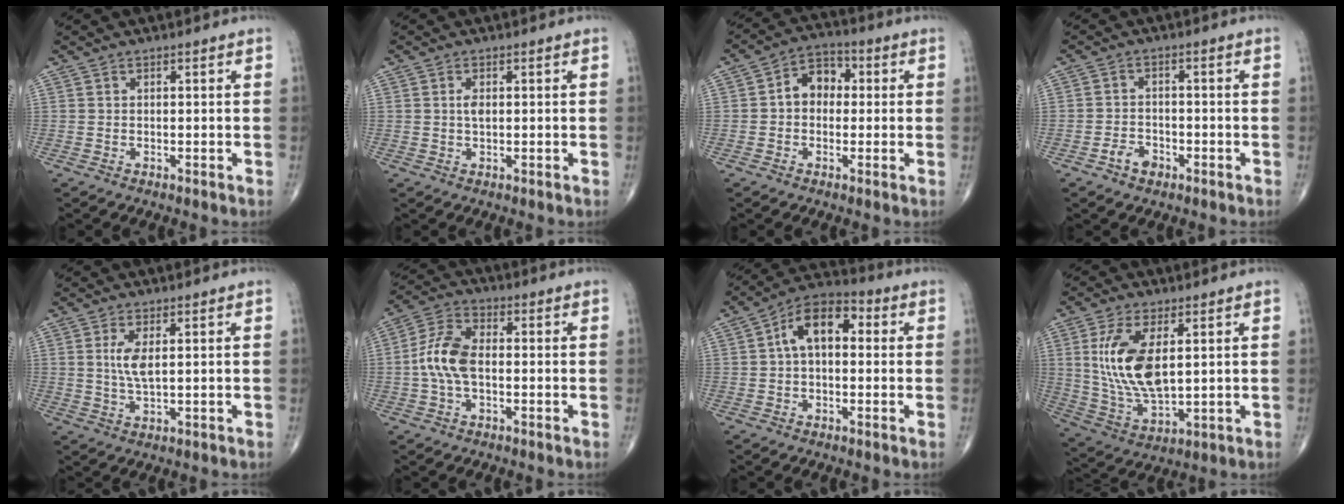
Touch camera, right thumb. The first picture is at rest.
{"total": 1.9, "force": [0.3, 0.9, 1.6], "torque": [-0.030, -0.001, 0.007]}
{"total": 6.9, "force": [0.3, 5.3, 4.5], "torque": [-0.048, 0.024, -0.007]}
{"total": 3.6, "force": [-2.1, 2.4, 1.7], "torque": [-0.020, 0.016, -0.035]}
{"total": 4.2, "force": [1.0, 1.3, 3.9], "torque": [-0.088, -0.008, 0.025]}
{"total": 8.5, "force": [-0.8, 4.5, 7.2], "torque": [-0.157, 0.025, -0.022]}
{"total": 10.3, "force": [1.5, 6.1, 8.2], "torque": [-0.124, 0.034, 0.014]}
{"total": 13.9, "force": [3.0, 6.4, 11.9], "torque": [-0.240, -0.019, 0.071]}